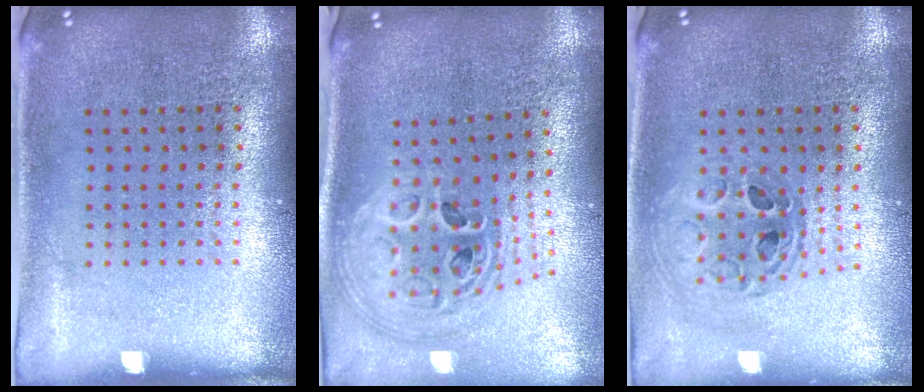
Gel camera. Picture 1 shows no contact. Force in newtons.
{"total": 2.8, "press": 2.0, "slide": 1.9}
{"total": 0.7, "press": 0.7, "slide": 0.1}